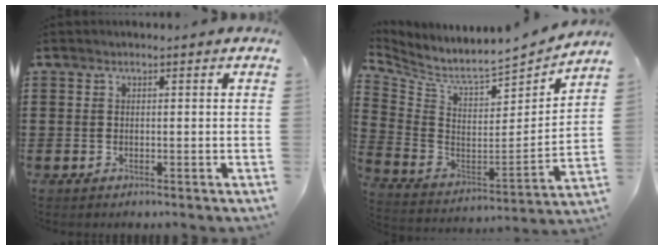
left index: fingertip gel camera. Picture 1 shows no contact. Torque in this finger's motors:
{"motor_torque": [1.36, -0.78, 0.17, 0.05]}